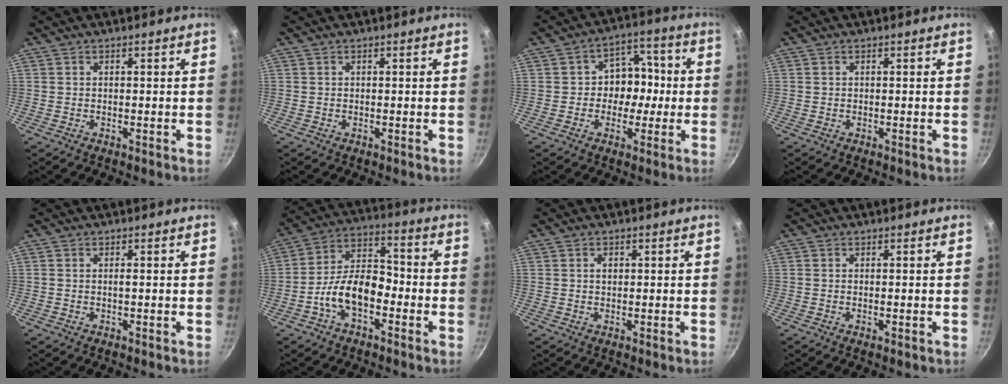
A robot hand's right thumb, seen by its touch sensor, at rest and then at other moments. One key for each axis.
{"total": 0.0}
{"total": 8.9, "fx": -0.8, "fy": 7.4, "fz": 4.8, "tx": -0.007, "ty": 0.027, "tz": -0.022}
{"total": 0.0}
{"total": 0.5, "fx": -0.1, "fy": 0.0, "fz": 0.5, "tx": -0.010, "ty": 0.001, "tz": -0.002}
{"total": 11.4, "fx": -4.4, "fy": 6.4, "fz": 8.4, "tx": -0.124, "ty": 0.056, "tz": -0.090}
{"total": 1.4, "fx": 0.3, "fy": 1.0, "fz": 0.9, "tx": -0.009, "ty": 0.002, "tz": 0.004}
{"total": 0.7, "fx": -0.2, "fy": 0.1, "fz": 0.7, "tx": -0.013, "ty": -0.001, "tz": -0.004}